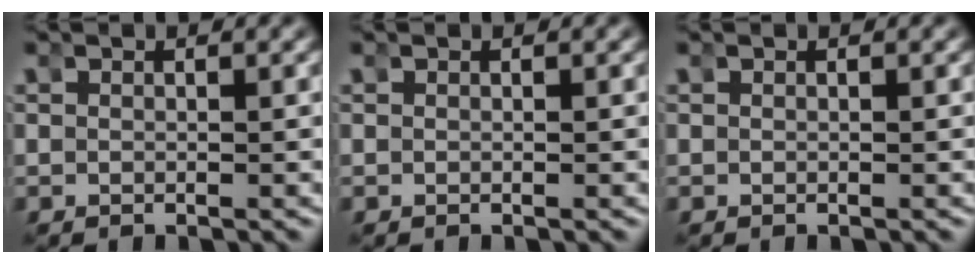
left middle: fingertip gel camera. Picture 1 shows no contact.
{"total": 0.0}
{"total": 0.0}